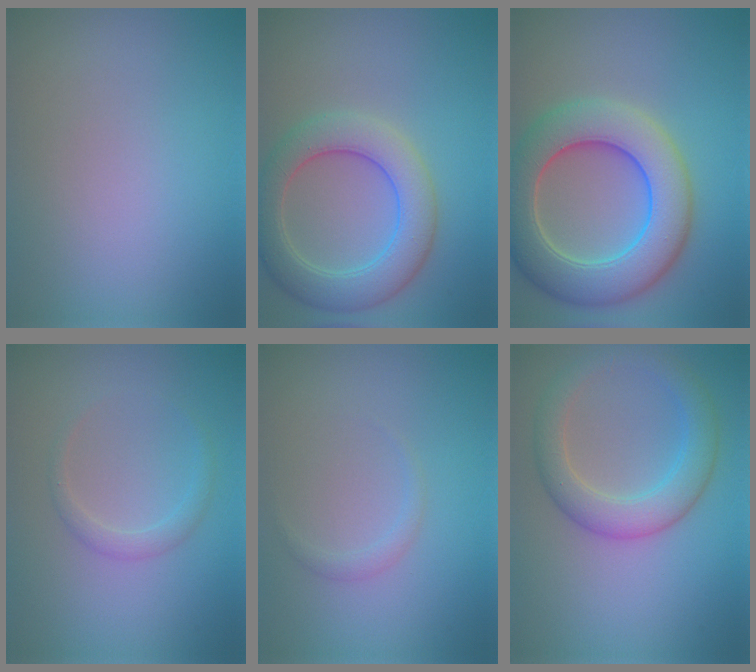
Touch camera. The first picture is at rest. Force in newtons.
{"total": 6.0, "press": 6.0, "slide": 0.1}
{"total": 9.2, "press": 9.2, "slide": 0.6}
{"total": 1.4, "press": 1.4, "slide": 0.2}
{"total": 0.8, "press": 0.8, "slide": 0.1}
{"total": 4.5, "press": 4.5, "slide": 0.1}